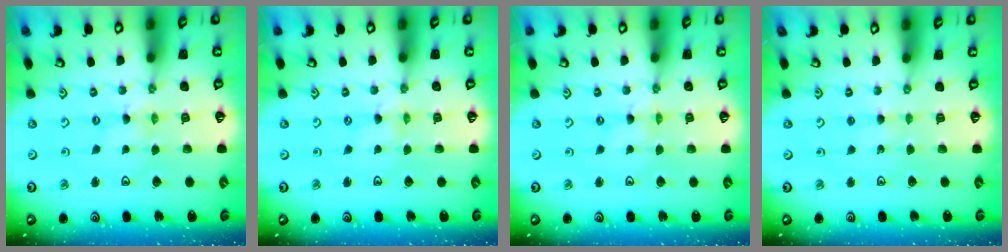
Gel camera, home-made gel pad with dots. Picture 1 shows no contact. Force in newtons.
{"total": 0.0}
{"total": 0.0}
{"total": 2.2, "press": 2.2, "slide": 0.2}